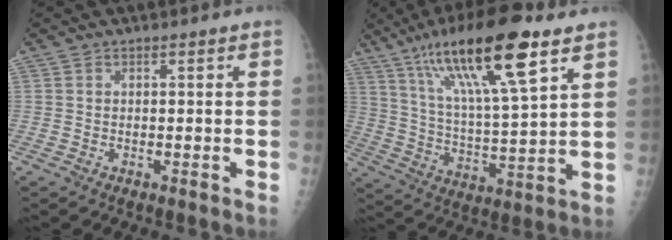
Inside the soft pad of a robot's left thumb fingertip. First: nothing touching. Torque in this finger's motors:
{"motor_torque": [0.92, 0.05, 1.62, -1.17, 0.54]}